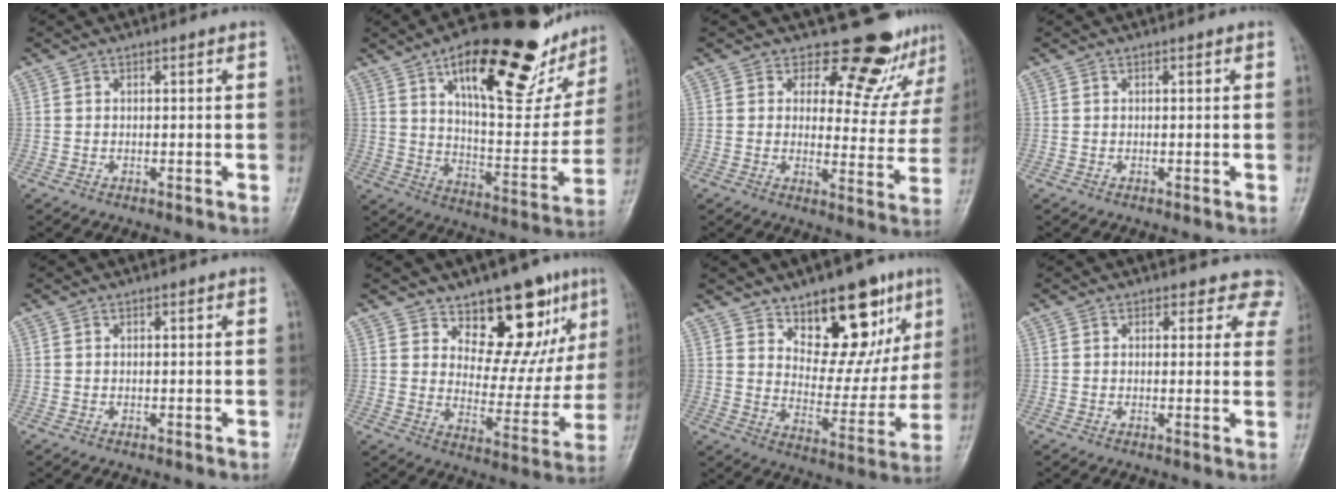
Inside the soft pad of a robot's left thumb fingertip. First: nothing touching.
{"total": 28.4, "force": [16.3, 10.4, 20.8], "torque": [-0.249, -0.038, 0.247]}
{"total": 14.0, "force": [12.1, 6.1, 3.4], "torque": [0.013, -0.094, 0.133]}
{"total": 0.0}
{"total": 0.0}
{"total": 15.3, "force": [9.4, 7.5, 9.5], "torque": [-0.058, -0.061, 0.145]}
{"total": 17.3, "force": [10.0, 8.7, 11.1], "torque": [-0.088, -0.062, 0.156]}
{"total": 6.0, "force": [5.0, 3.3, 0.0], "torque": [0.055, -0.018, 0.028]}